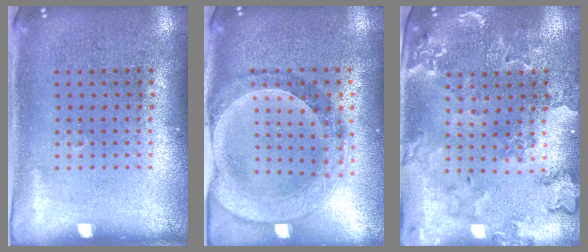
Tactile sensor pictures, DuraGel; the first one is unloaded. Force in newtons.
{"total": 1.5, "press": 1.5, "slide": 0.3}
{"total": 1.1, "press": 1.1, "slide": 0.2}